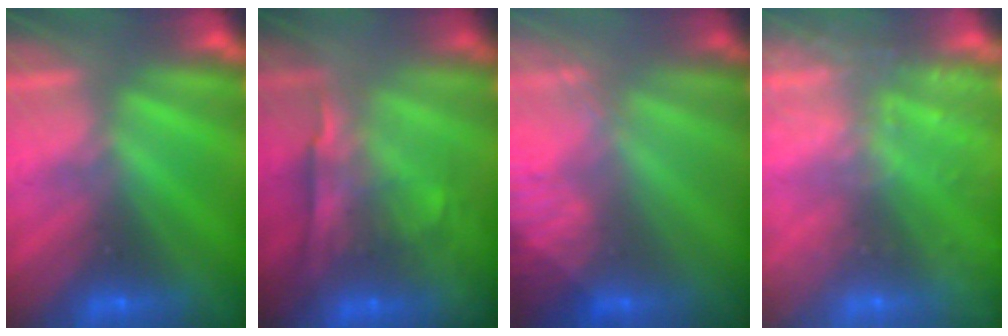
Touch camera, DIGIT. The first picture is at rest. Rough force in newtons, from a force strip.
{"total": 7.6}
{"total": 2.9}
{"total": 13.7}